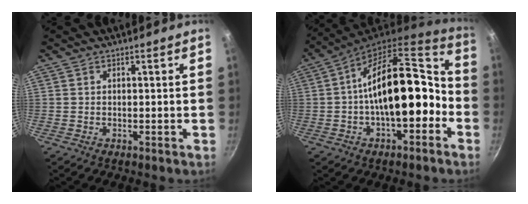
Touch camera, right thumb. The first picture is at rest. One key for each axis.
{"total": 18.4, "fx": -3.1, "fy": 9.3, "fz": 15.5, "tx": -0.191, "ty": 0.065, "tz": -0.052}